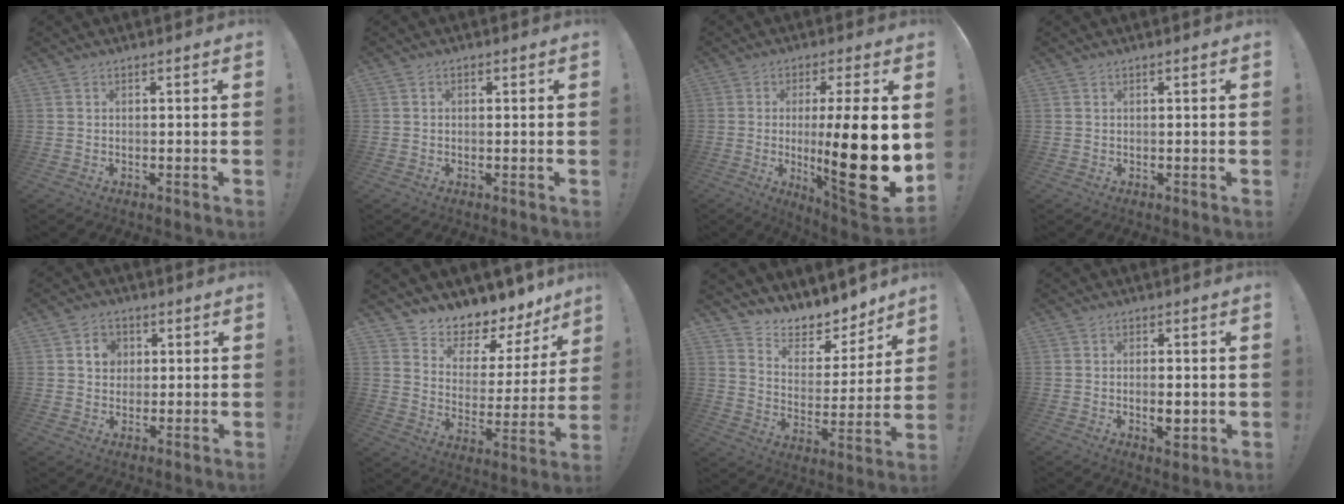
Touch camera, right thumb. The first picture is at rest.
{"total": 0.7, "force": [0.1, 0.5, 0.5], "torque": [-0.009, 0.003, 0.001]}
{"total": 23.1, "force": [-1.6, 3.8, 22.7], "torque": [-0.355, -0.029, -0.024]}
{"total": 0.6, "force": [0.2, -0.2, 0.5], "torque": [-0.002, -0.003, 0.001]}
{"total": 5.6, "force": [1.6, 5.0, 2.0], "torque": [-0.027, 0.001, 0.028]}
{"total": 7.2, "force": [6.3, 3.1, 1.7], "torque": [-0.025, -0.077, 0.105]}
{"total": 8.2, "force": [7.3, 3.3, 1.7], "torque": [-0.028, -0.075, 0.130]}
{"total": 4.4, "force": [-0.8, 1.6, 4.0], "torque": [-0.048, 0.000, -0.013]}